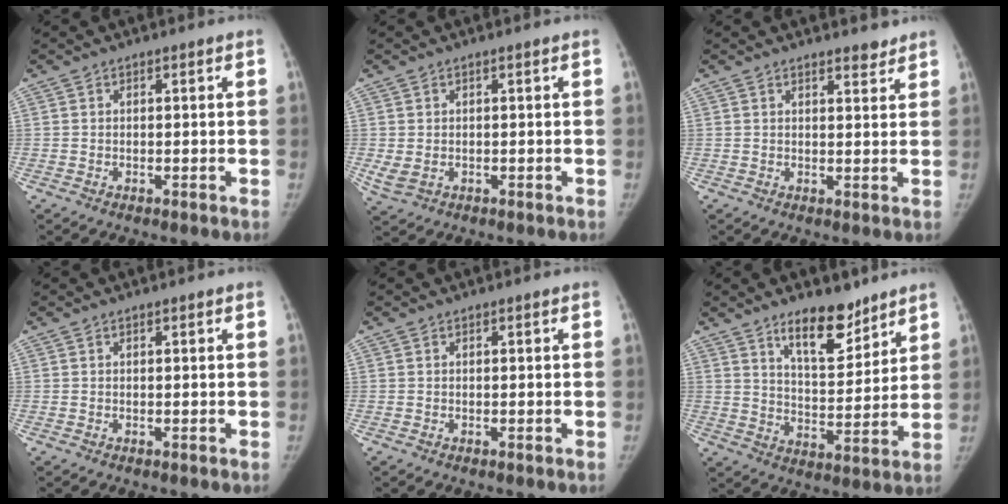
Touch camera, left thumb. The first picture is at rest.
{"total": 3.1, "force": [-0.2, 2.0, 2.3], "torque": [-0.054, -0.002, 0.005]}
{"total": 2.7, "force": [2.4, 0.8, 0.9], "torque": [-0.001, -0.018, 0.032]}
{"total": 0.0}
{"total": 0.0}
{"total": 11.5, "force": [8.2, 4.5, 6.6], "torque": [-0.077, -0.066, 0.142]}